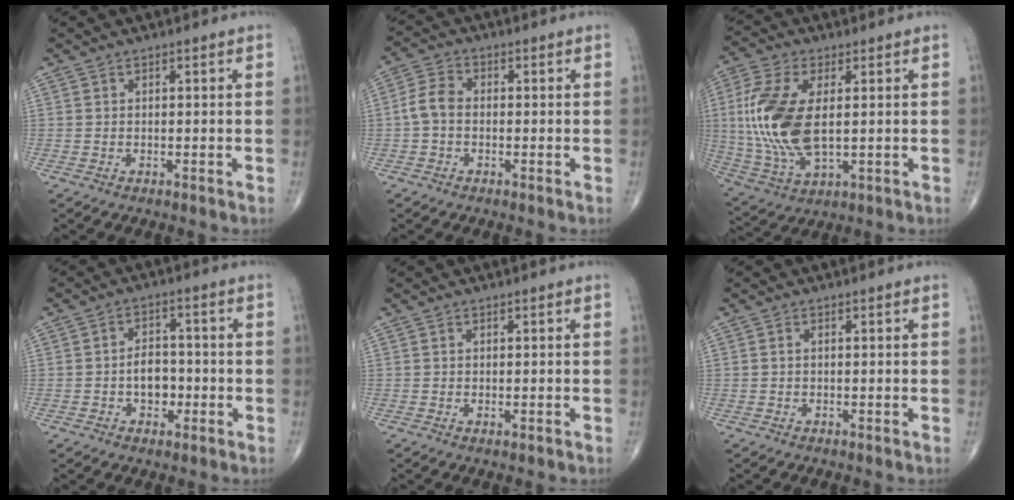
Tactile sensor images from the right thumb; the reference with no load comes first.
{"total": 4.7, "force": [-0.6, 3.2, 3.3], "torque": [-0.063, 0.014, -0.023]}
{"total": 16.5, "force": [1.3, 8.3, 14.2], "torque": [-0.323, -0.010, 0.031]}
{"total": 5.6, "force": [-1.5, 4.0, 3.7], "torque": [-0.034, 0.017, -0.028]}
{"total": 0.8, "force": [-0.2, 0.4, 0.6], "torque": [-0.012, -0.003, -0.003]}
{"total": 0.5, "force": [0.0, 0.3, 0.4], "torque": [-0.007, 0.000, -0.003]}